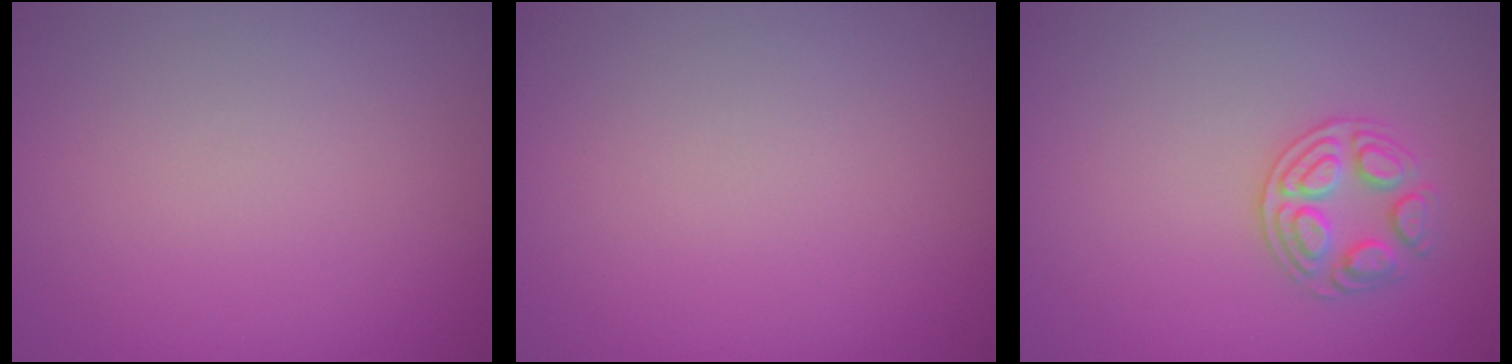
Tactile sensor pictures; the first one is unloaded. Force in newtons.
{"total": 0.0}
{"total": 2.6, "press": 2.5, "slide": 0.8}